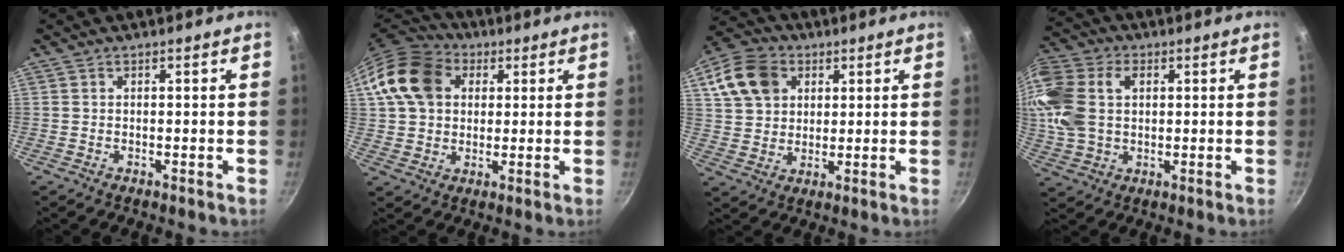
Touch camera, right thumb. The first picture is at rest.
{"total": 14.6, "force": [3.9, 11.3, 8.3], "torque": [-0.139, 0.018, 0.057]}
{"total": 12.1, "force": [4.6, 9.4, 6.1], "torque": [-0.099, 0.005, 0.079]}
{"total": 18.2, "force": [3.5, 13.1, 12.0], "torque": [-0.272, 0.027, 0.060]}